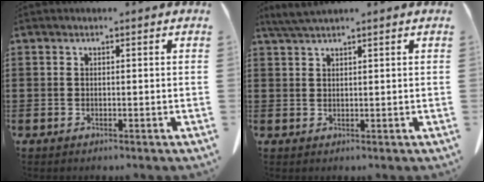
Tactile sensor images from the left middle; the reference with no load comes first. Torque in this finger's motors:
{"motor_torque": [0.22, 0.22, 0.03, 0.02]}